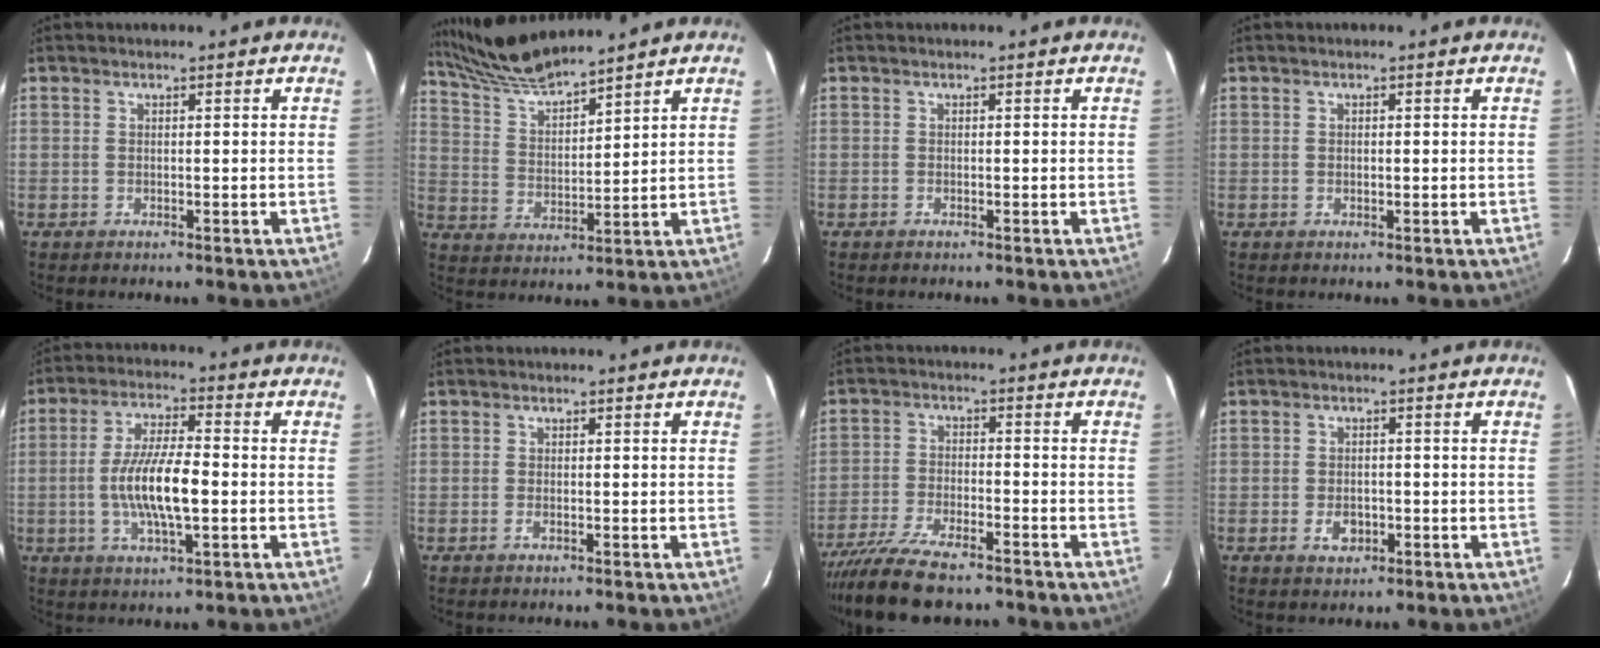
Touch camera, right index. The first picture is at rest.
{"total": 11.0, "force": [10.1, 0.4, 4.4], "torque": [-0.084, -0.001, 0.196]}
{"total": 0.0}
{"total": 0.6, "force": [0.0, 0.4, 0.4], "torque": [-0.008, 0.002, 0.000]}
{"total": 10.9, "force": [-1.8, 2.7, 10.4], "torque": [-0.202, -0.001, -0.033]}
{"total": 0.9, "force": [-0.5, 0.3, 0.6], "torque": [-0.012, -0.001, -0.010]}
{"total": 12.7, "force": [-10.5, 3.3, 6.3], "torque": [-0.146, -0.031, -0.186]}
{"total": 3.6, "force": [-1.4, 2.5, 2.2], "torque": [-0.042, -0.001, -0.020]}